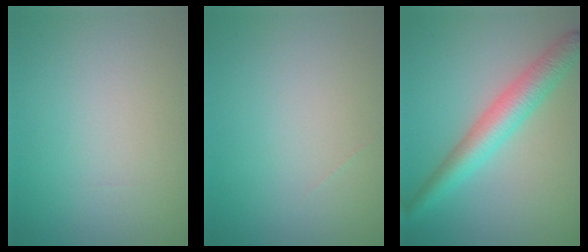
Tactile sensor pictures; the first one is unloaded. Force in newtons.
{"total": 0.0}
{"total": 4.7, "press": 4.7, "slide": 0.1}